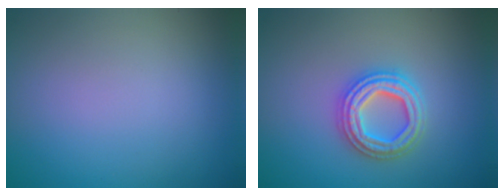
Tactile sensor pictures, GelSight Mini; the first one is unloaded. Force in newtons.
{"total": 4.3, "press": 4.3, "slide": 0.6}